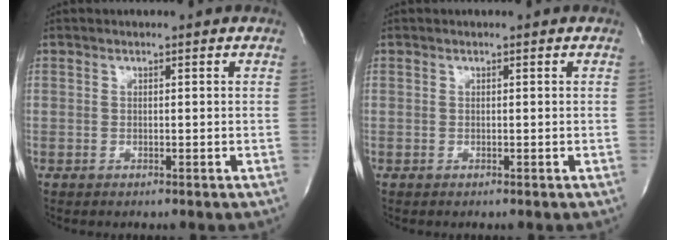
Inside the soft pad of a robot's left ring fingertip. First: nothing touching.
{"total": 0.0}